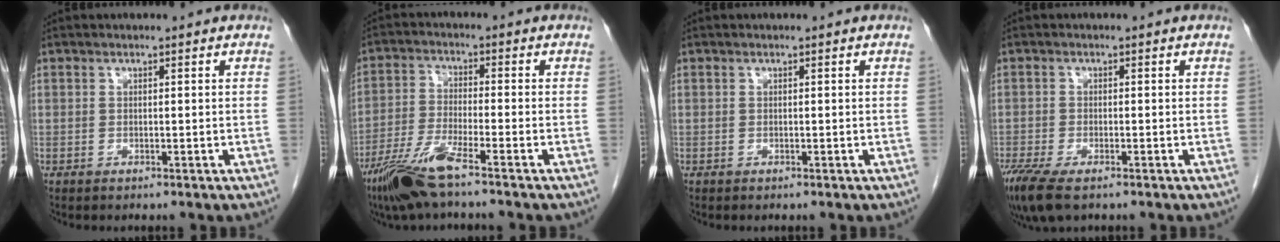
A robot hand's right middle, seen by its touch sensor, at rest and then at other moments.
{"total": 8.4, "force": [-5.8, 0.3, 6.1], "torque": [-0.132, -0.021, -0.117]}
{"total": 0.0}
{"total": 6.9, "force": [-4.7, 2.1, 4.6], "torque": [-0.087, -0.018, -0.081]}